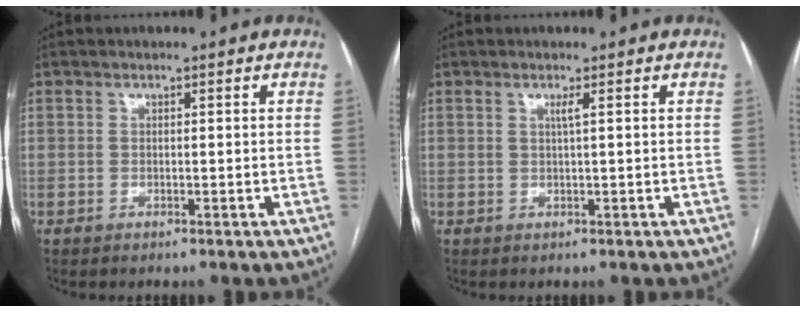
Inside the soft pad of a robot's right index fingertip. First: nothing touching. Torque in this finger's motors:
{"motor_torque": [0.03, 0.02, 0.06, 0.03]}